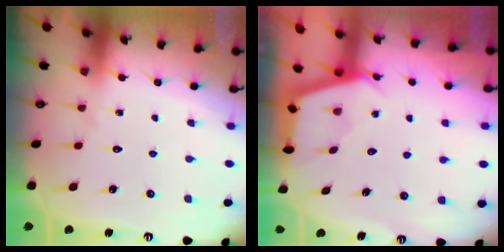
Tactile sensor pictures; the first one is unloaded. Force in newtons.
{"total": 2.6, "press": 2.6, "slide": 0.3}